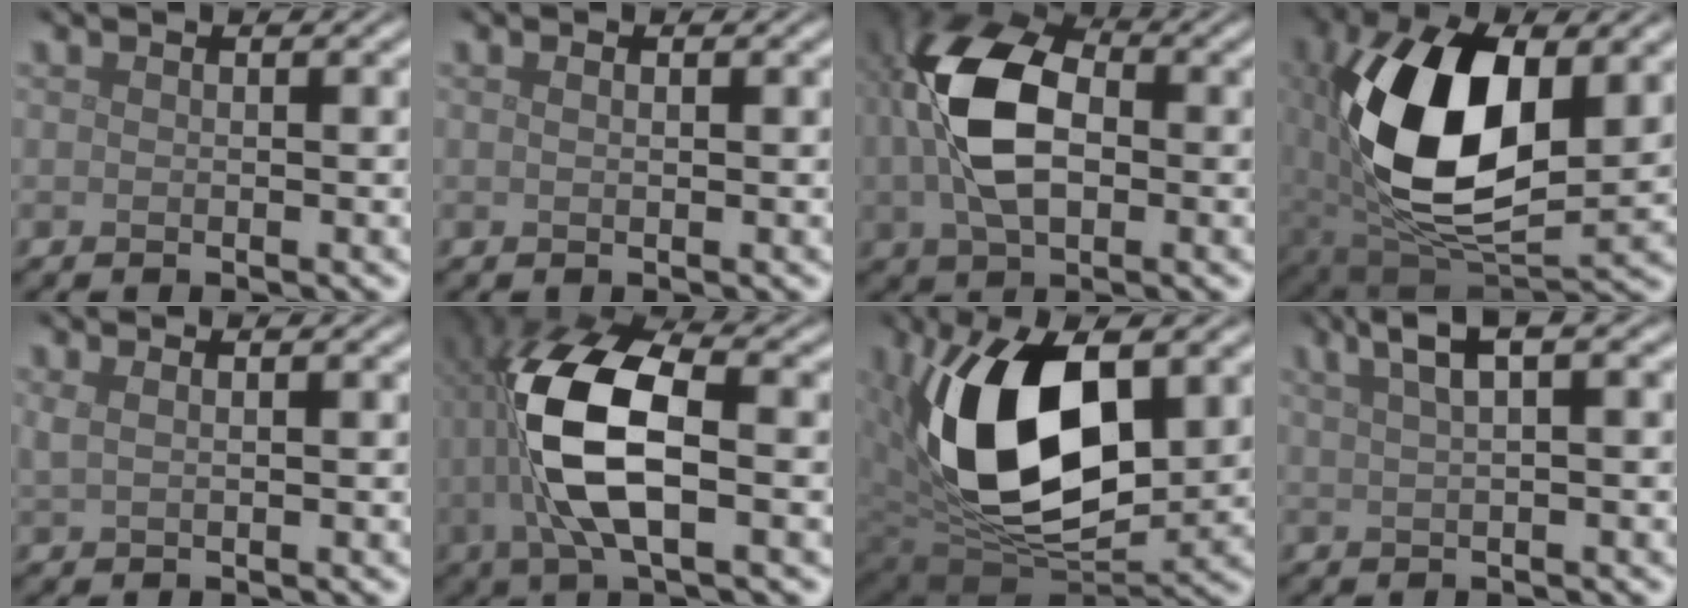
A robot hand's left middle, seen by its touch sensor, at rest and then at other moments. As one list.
[{"total": 0.5, "force": [0.2, 0.2, 0.5], "torque": [-0.011, 0.002, 0.003]}, {"total": 10.0, "force": [0.4, 6.0, 8.0], "torque": [-0.172, 0.010, -0.002]}, {"total": 13.8, "force": [1.9, 7.3, 11.5], "torque": [-0.218, -0.004, 0.039]}, {"total": 1.3, "force": [0.7, 0.5, 1.0], "torque": [-0.018, 0.003, 0.015]}, {"total": 10.4, "force": [-0.5, 4.4, 9.4], "torque": [-0.200, 0.009, -0.011]}, {"total": 14.9, "force": [2.6, 8.7, 11.8], "torque": [-0.212, -0.011, 0.049]}, {"total": 3.9, "force": [2.2, 0.9, 3.0], "torque": [-0.047, 0.017, 0.039]}]